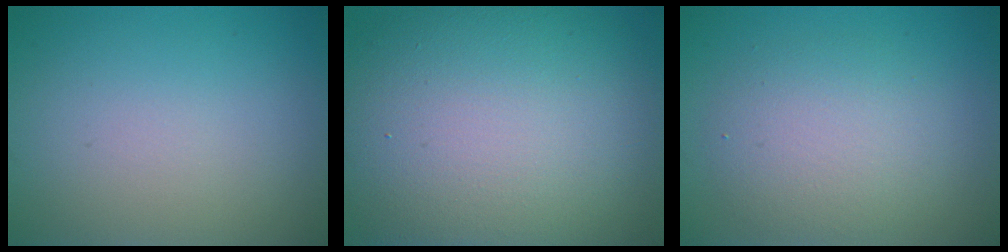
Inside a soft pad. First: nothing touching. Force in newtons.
{"total": 15.6, "press": 15.6, "slide": 1.0}
{"total": 4.2, "press": 4.2, "slide": 0.5}